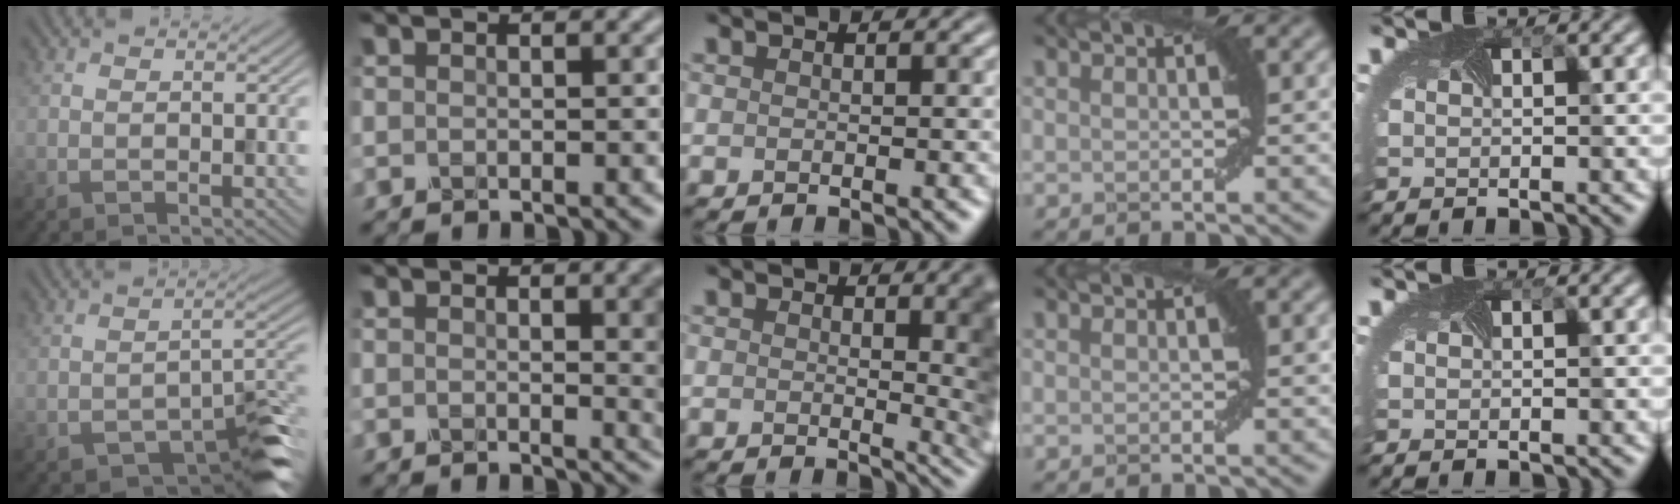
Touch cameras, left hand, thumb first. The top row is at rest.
{"thumb": {"total": 8.2, "force": [-5.1, 3.3, 5.5], "torque": [-0.065, -0.003, -0.082]}, "index": {"total": 4.4, "force": [0.6, 1.3, 4.1], "torque": [-0.031, 0.001, 0.007]}, "middle": {"total": 6.0, "force": [1.1, 2.3, 5.5], "torque": [-0.031, -0.005, 0.019]}}